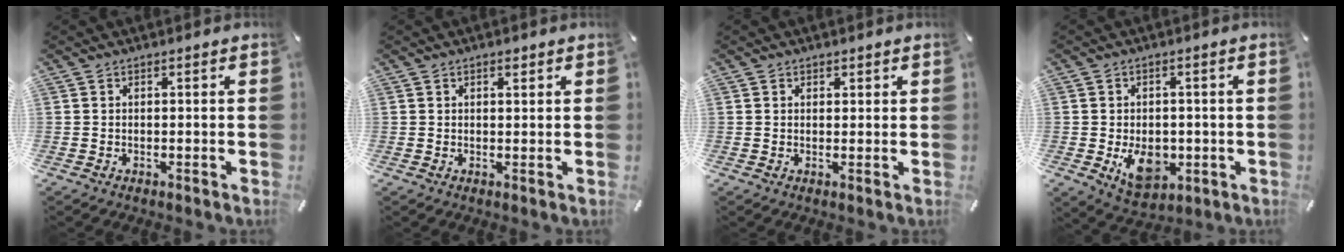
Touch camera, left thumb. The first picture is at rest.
{"total": 1.3, "force": [0.6, 0.9, 0.8], "torque": [-0.008, 0.001, 0.009]}
{"total": 1.2, "force": [0.7, 1.0, 0.2], "torque": [0.004, 0.000, 0.010]}
{"total": 10.0, "force": [-2.1, 7.4, 6.4], "torque": [-0.080, 0.003, -0.031]}